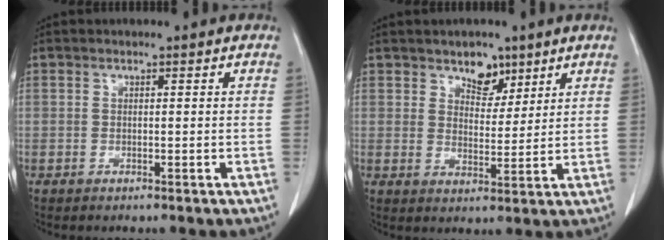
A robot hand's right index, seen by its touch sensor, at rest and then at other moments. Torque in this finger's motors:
{"motor_torque": [-0.08, 0.34, 0.03, 0.00]}